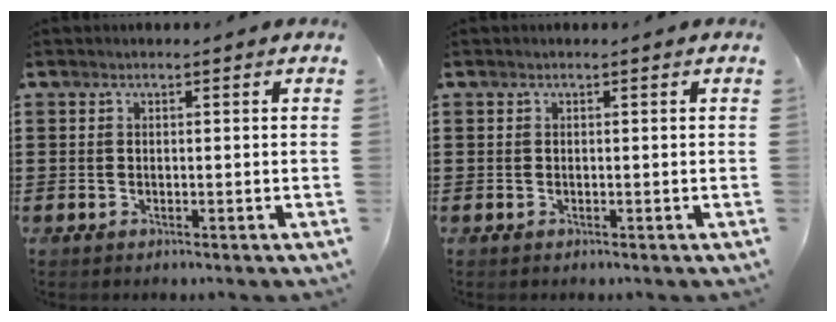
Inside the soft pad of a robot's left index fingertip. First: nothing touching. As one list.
[{"total": 0.0}]